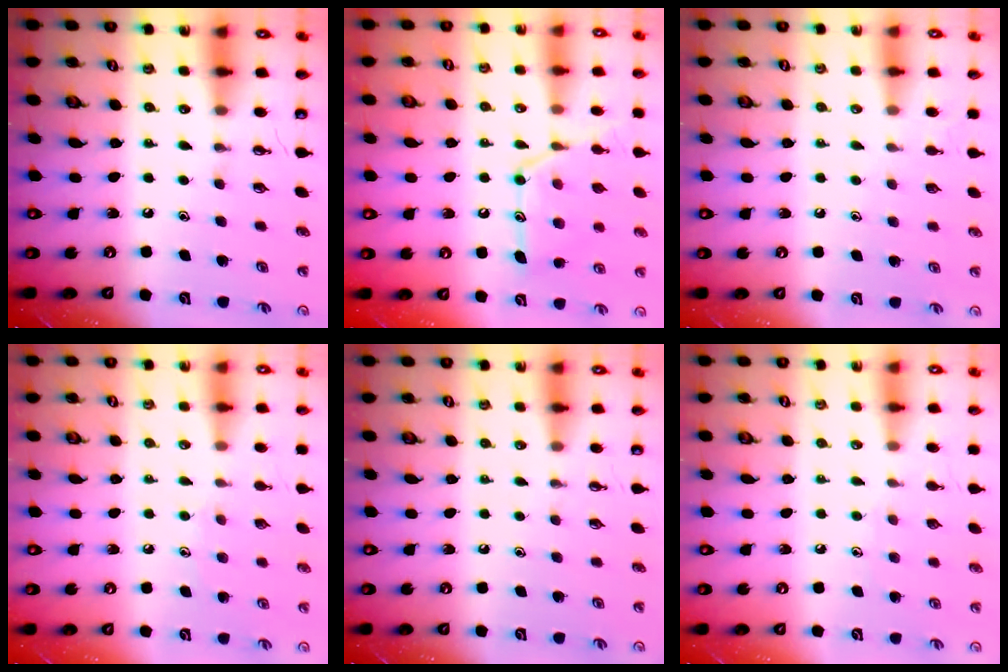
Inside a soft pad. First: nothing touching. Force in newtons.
{"total": 16.5, "press": 16.5, "slide": 1.3}
{"total": 2.5, "press": 2.5, "slide": 0.3}
{"total": 5.3, "press": 5.2, "slide": 0.5}
{"total": 0.0}
{"total": 3.5, "press": 3.5, "slide": 0.4}